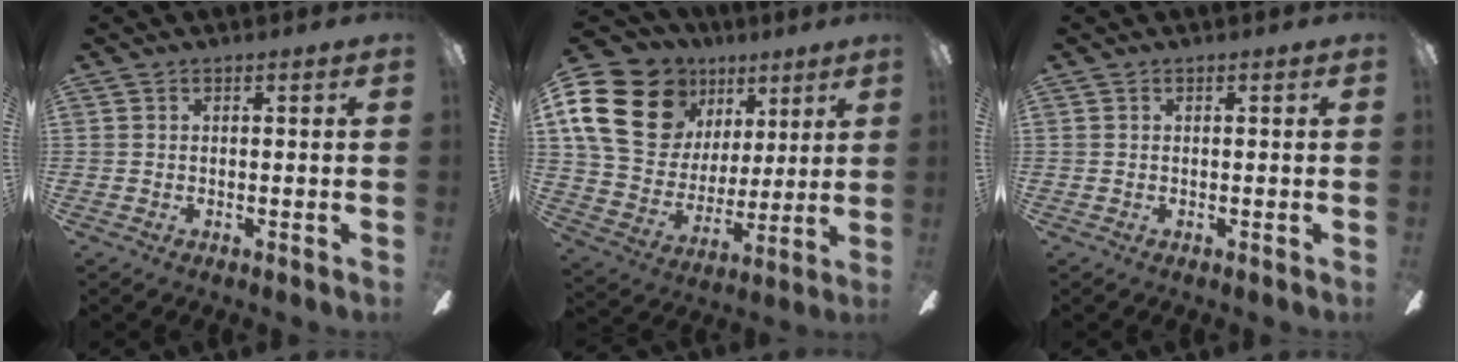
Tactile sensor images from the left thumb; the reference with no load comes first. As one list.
[{"total": 22.9, "force": [10.5, 16.8, 11.4], "torque": [-0.242, -0.037, 0.207]}, {"total": 0.0}]